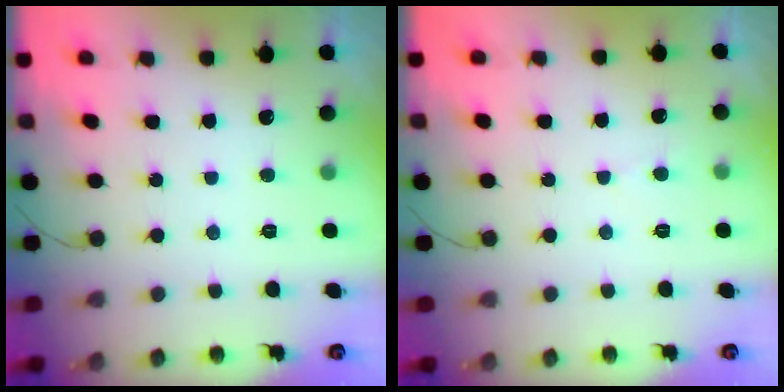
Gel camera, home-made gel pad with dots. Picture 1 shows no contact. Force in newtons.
{"total": 2.4, "press": 2.4, "slide": 0.4}